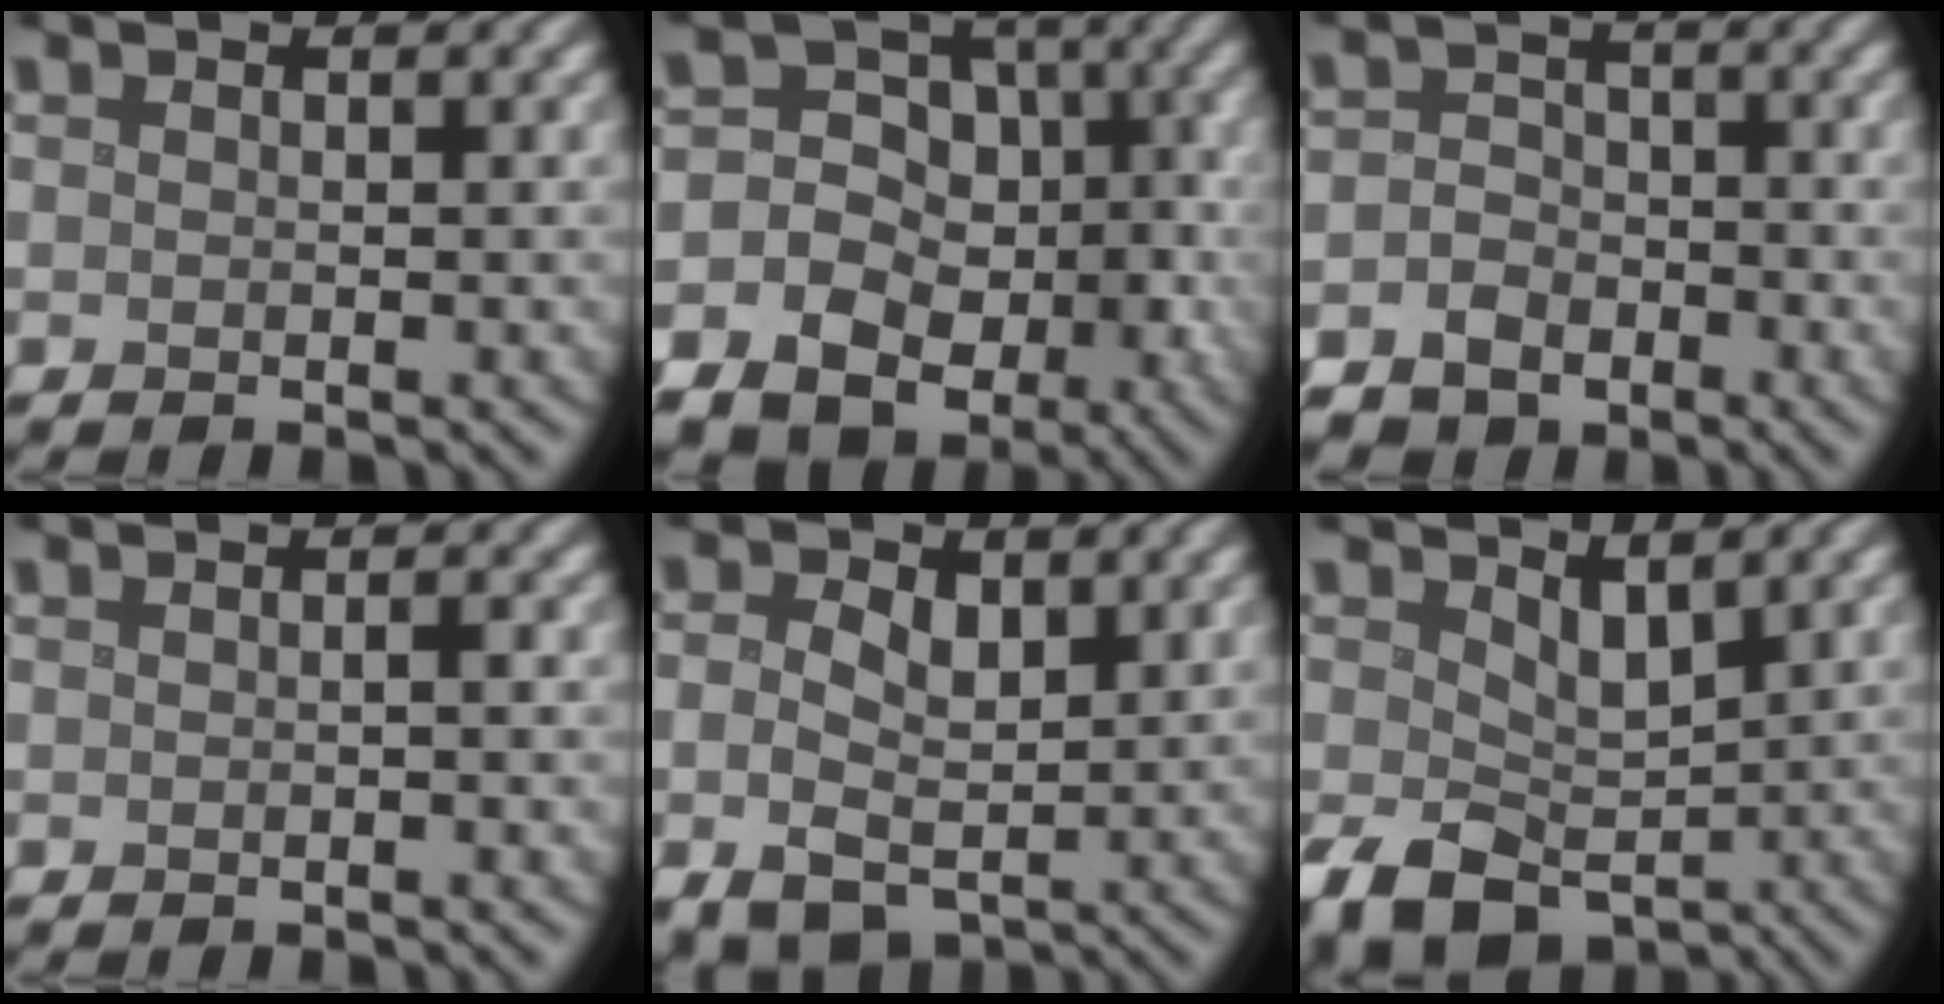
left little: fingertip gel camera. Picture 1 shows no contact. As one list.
[{"total": 15.2, "force": [-6.1, 13.2, 4.4], "torque": [-0.097, -0.012, -0.103]}, {"total": 5.3, "force": [-3.4, 3.9, 1.1], "torque": [0.012, -0.011, -0.056]}, {"total": 0.6, "force": [-0.3, -0.2, 0.4], "torque": [-0.009, -0.001, -0.005]}, {"total": 4.2, "force": [0.2, 3.0, 3.0], "torque": [-0.054, -0.003, 0.002]}, {"total": 5.3, "force": [-1.1, 3.8, 3.5], "torque": [-0.077, -0.017, -0.009]}]